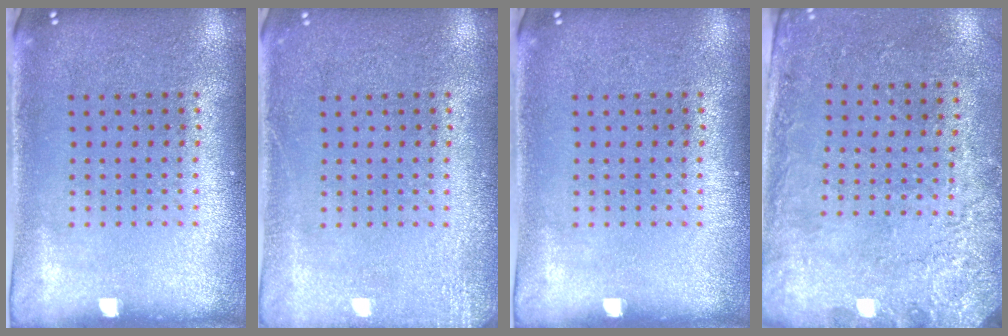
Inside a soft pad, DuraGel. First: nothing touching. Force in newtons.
{"total": 1.9, "press": 1.9, "slide": 0.3}
{"total": 0.0}
{"total": 2.6, "press": 2.1, "slide": 1.5}